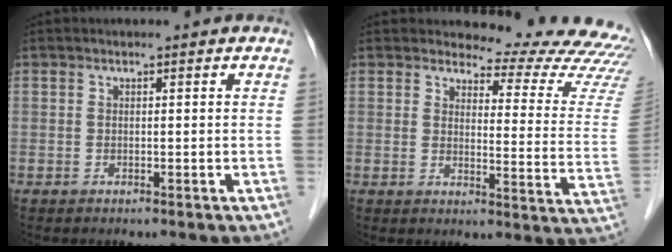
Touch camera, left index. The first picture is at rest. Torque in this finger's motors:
{"motor_torque": [0.85, -1.19, 0.25, 0.01]}